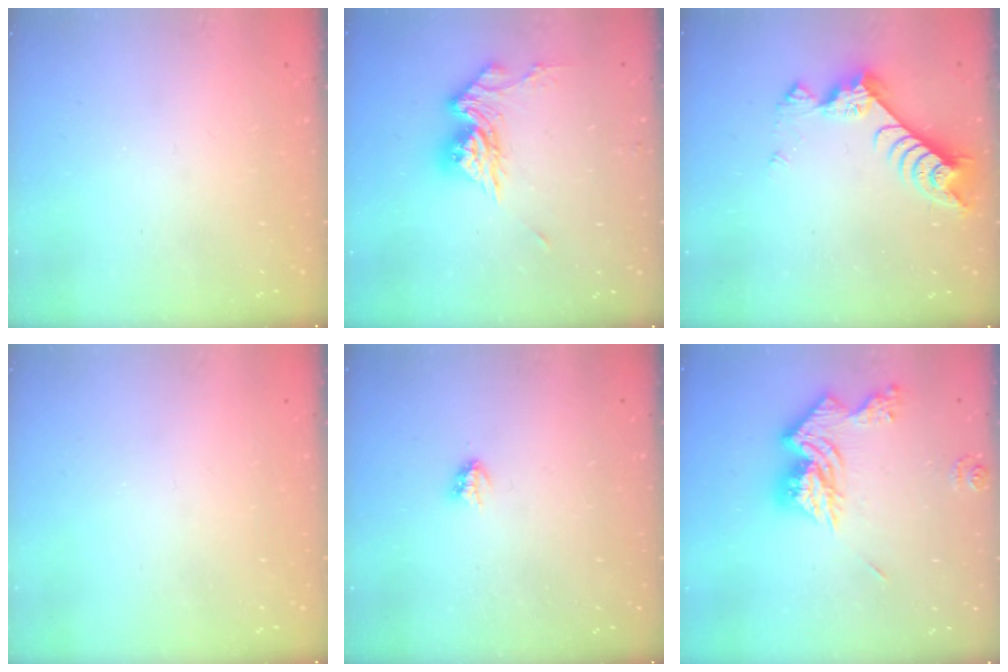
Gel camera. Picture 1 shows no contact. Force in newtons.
{"total": 12.0, "press": 11.9, "slide": 1.1}
{"total": 7.9, "press": 7.9, "slide": 0.7}
{"total": 0.0}
{"total": 2.9, "press": 2.8, "slide": 0.4}
{"total": 15.1, "press": 15.0, "slide": 1.7}